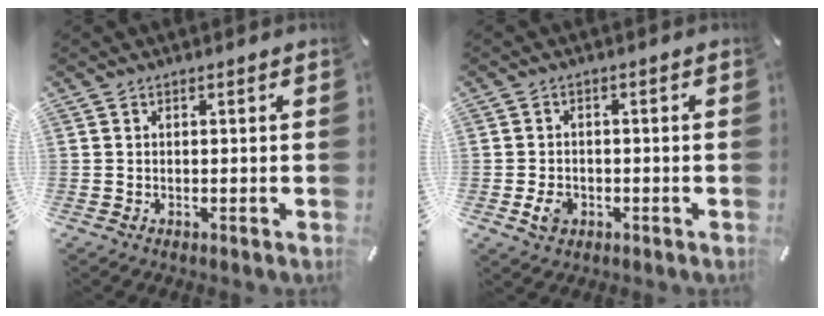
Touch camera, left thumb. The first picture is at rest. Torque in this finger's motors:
{"motor_torque": [0.65, 0.88, 0.32, 0.19, 0.01]}